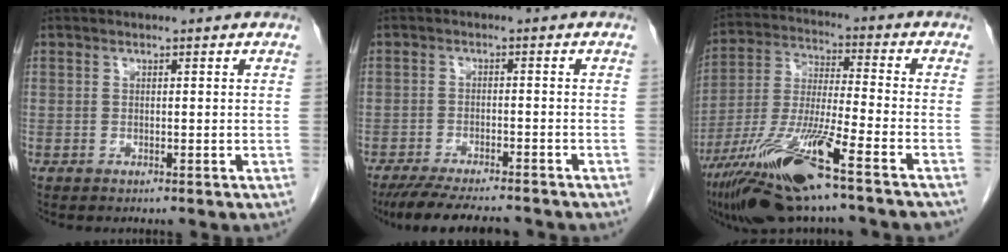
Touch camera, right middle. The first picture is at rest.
{"total": 11.3, "force": [-10.0, 1.6, 5.0], "torque": [-0.080, -0.016, -0.146]}
{"total": 17.6, "force": [-10.9, 1.0, 13.8], "torque": [-0.275, -0.044, -0.198]}